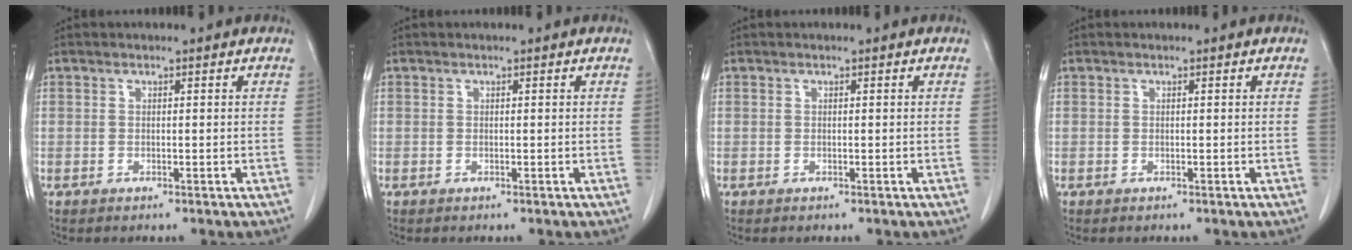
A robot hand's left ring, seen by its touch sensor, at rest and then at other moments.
{"total": 0.0}
{"total": 0.0}
{"total": 0.0}